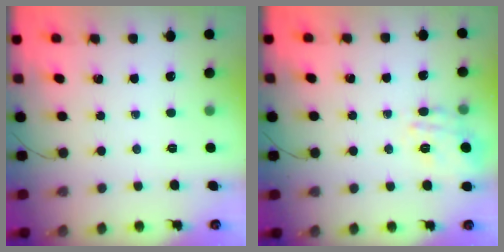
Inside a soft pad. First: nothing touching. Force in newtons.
{"total": 5.5, "press": 5.4, "slide": 0.9}